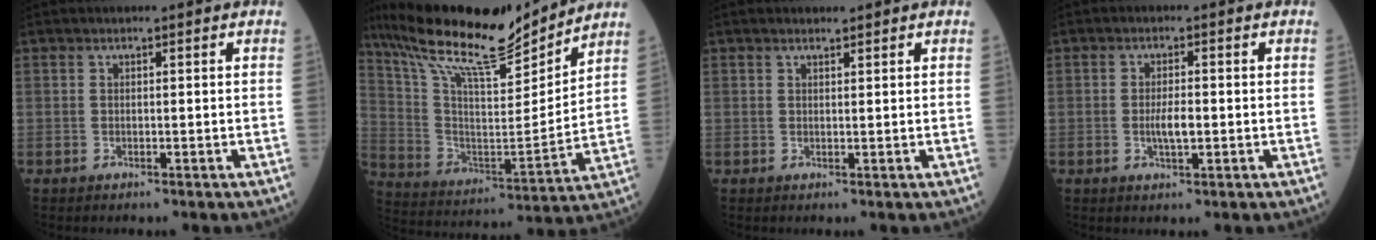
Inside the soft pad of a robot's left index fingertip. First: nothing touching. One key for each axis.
{"total": 20.8, "fx": 18.0, "fy": 2.4, "fz": 10.2, "tx": -0.194, "ty": -0.001, "tz": 0.311}
{"total": 1.2, "fx": 1.1, "fy": 0.2, "fz": 0.4, "tx": -0.012, "ty": 0.006, "tz": 0.019}
{"total": 3.1, "fx": -0.5, "fy": 0.8, "fz": 3.0, "tx": -0.060, "ty": -0.001, "tz": -0.008}